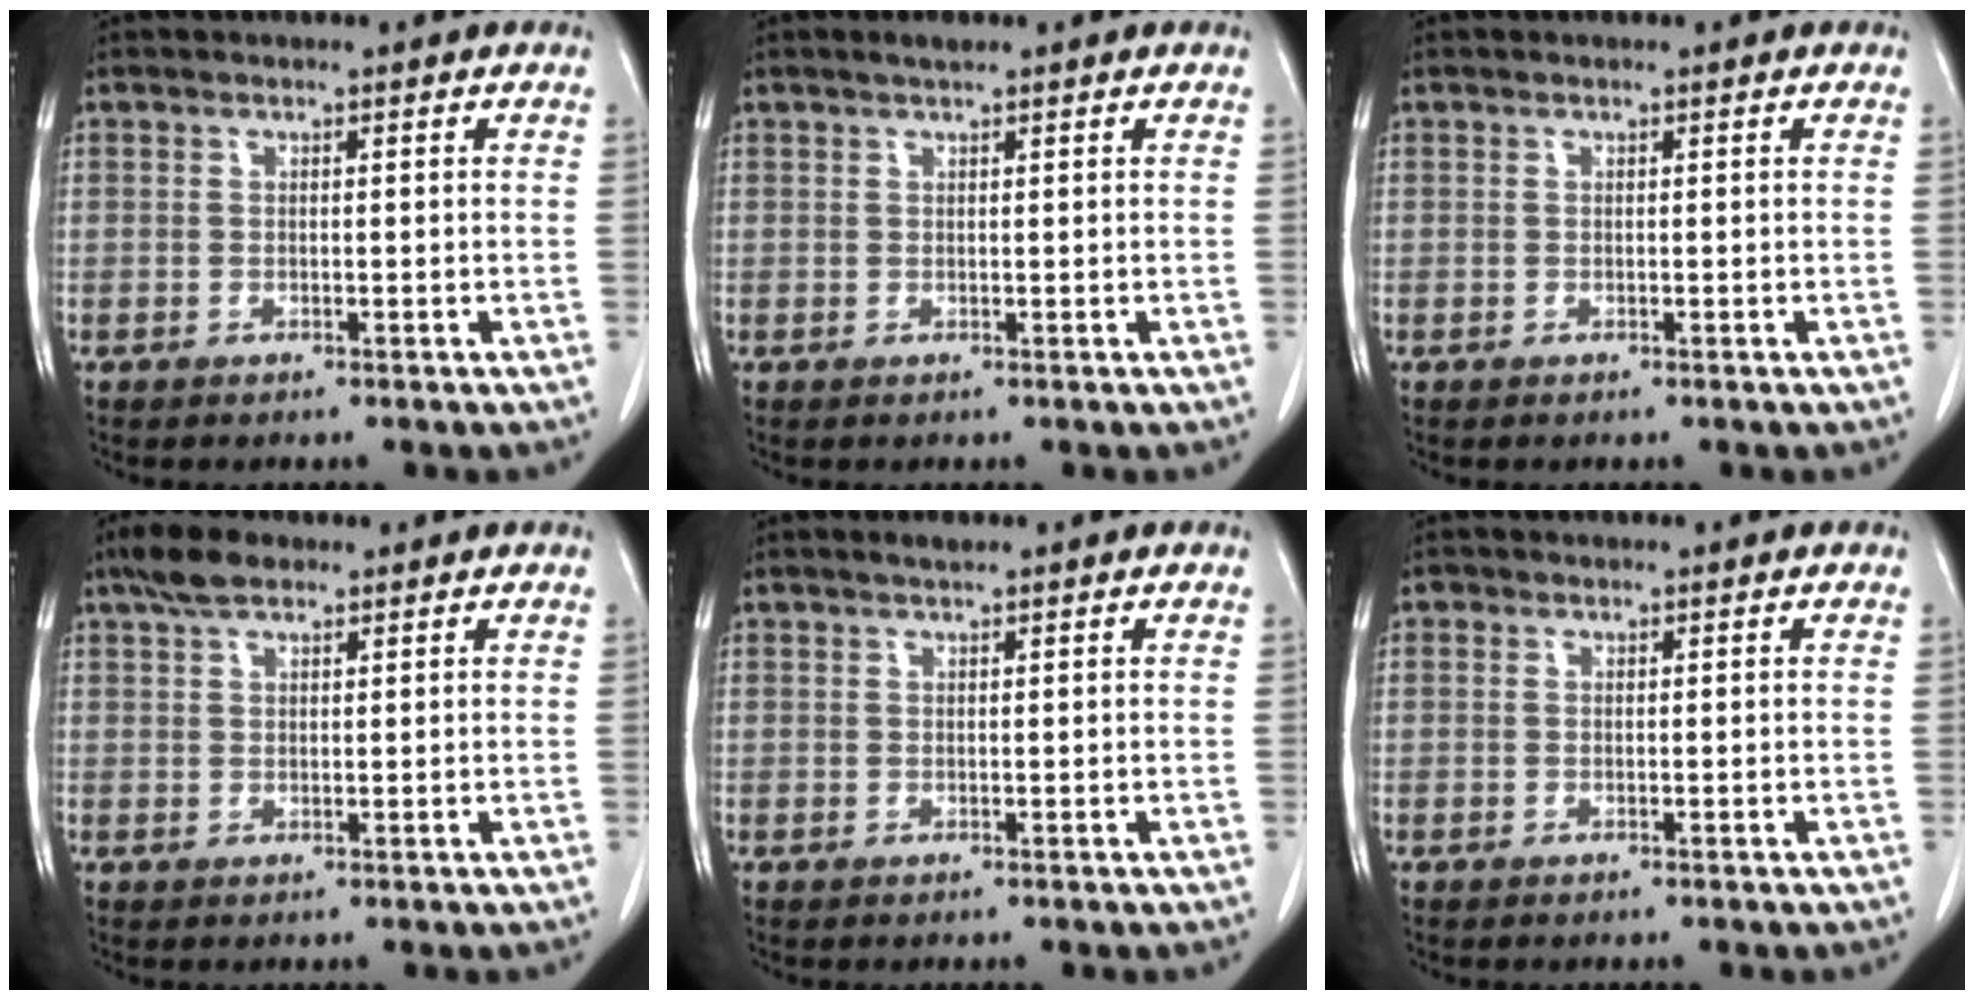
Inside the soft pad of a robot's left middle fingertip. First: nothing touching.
{"total": 1.7, "force": [1.2, 0.2, 1.1], "torque": [-0.026, 0.007, 0.022]}
{"total": 0.0}
{"total": 4.0, "force": [2.9, 1.6, 2.3], "torque": [-0.054, 0.013, 0.055]}
{"total": 1.0, "force": [0.8, 0.1, 0.6], "torque": [-0.015, 0.003, 0.017]}
{"total": 0.0}